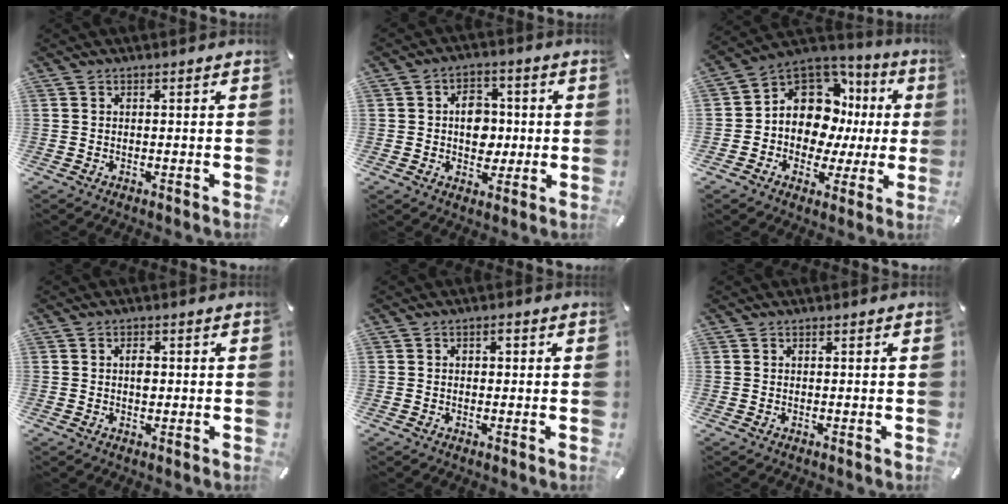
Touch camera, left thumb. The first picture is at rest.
{"total": 8.0, "force": [-0.1, 6.4, 4.9], "torque": [-0.066, 0.006, -0.002]}
{"total": 12.7, "force": [2.5, 10.7, 6.5], "torque": [-0.098, -0.031, 0.050]}
{"total": 2.4, "force": [0.0, 1.6, 1.8], "torque": [-0.020, -0.004, -0.004]}
{"total": 1.5, "force": [0.2, 1.0, 1.1], "torque": [-0.014, 0.005, -0.001]}
{"total": 0.0}